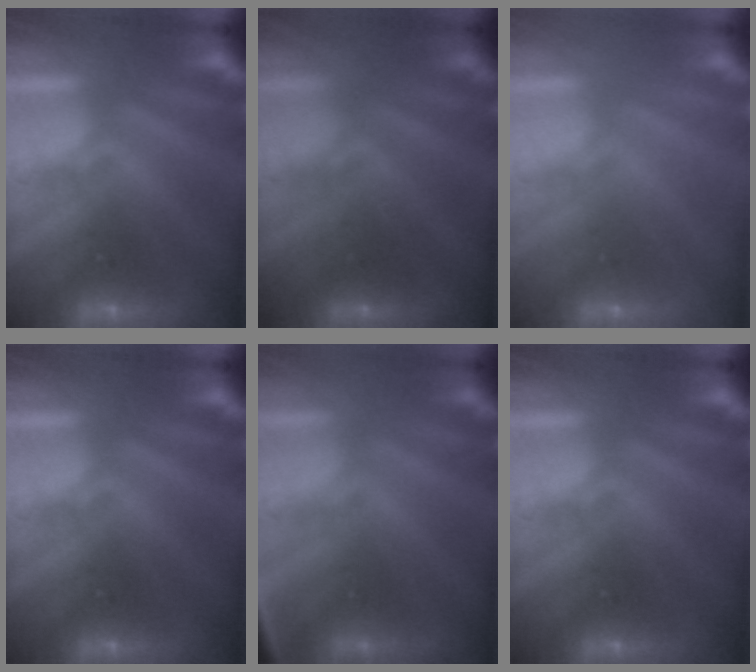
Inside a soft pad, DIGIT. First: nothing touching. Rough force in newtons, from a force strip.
{"total": 2.0}
{"total": 3.2}
{"total": 0.0}
{"total": 2.7}
{"total": 0.0}